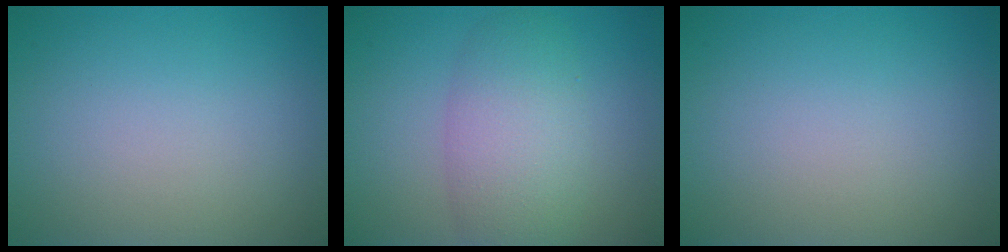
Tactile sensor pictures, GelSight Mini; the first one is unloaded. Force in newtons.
{"total": 5.4, "press": 5.4, "slide": 0.1}
{"total": 0.0}